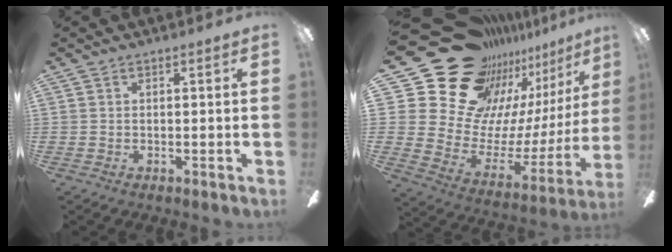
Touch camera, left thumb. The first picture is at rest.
{"total": 27.9, "force": [19.0, 16.0, 12.7], "torque": [-0.229, -0.159, 0.386]}